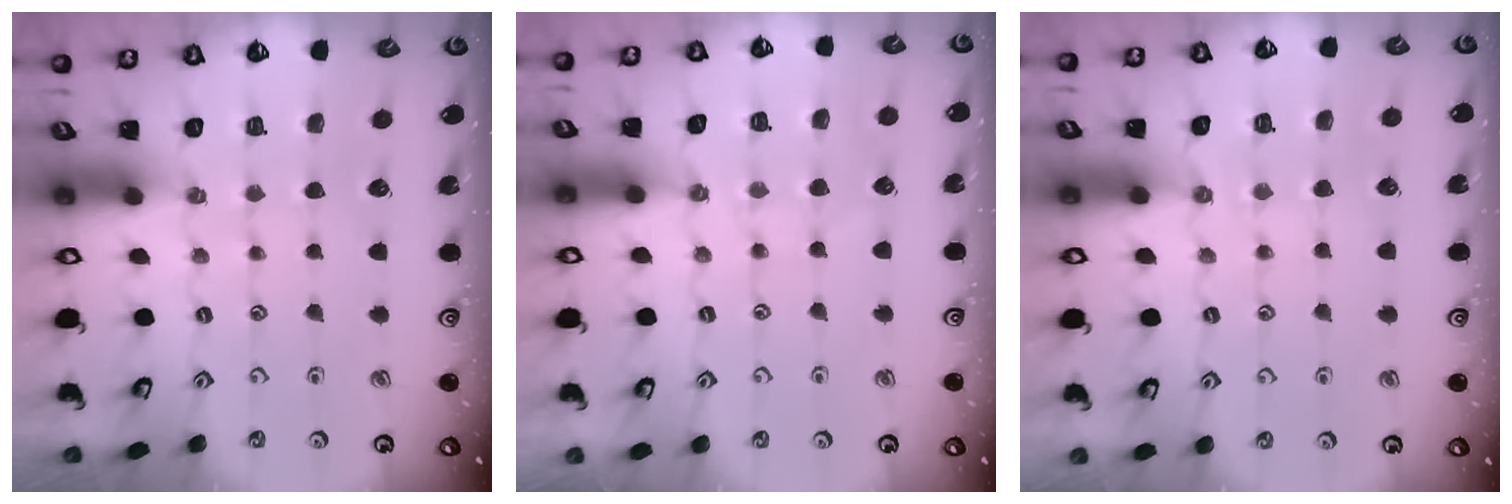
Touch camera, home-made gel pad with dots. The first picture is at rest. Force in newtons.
{"total": 6.6, "press": 6.6, "slide": 0.6}
{"total": 2.8, "press": 2.8, "slide": 0.3}